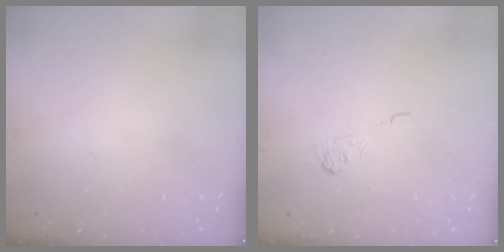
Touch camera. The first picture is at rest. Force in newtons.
{"total": 2.5, "press": 2.1, "slide": 1.4}